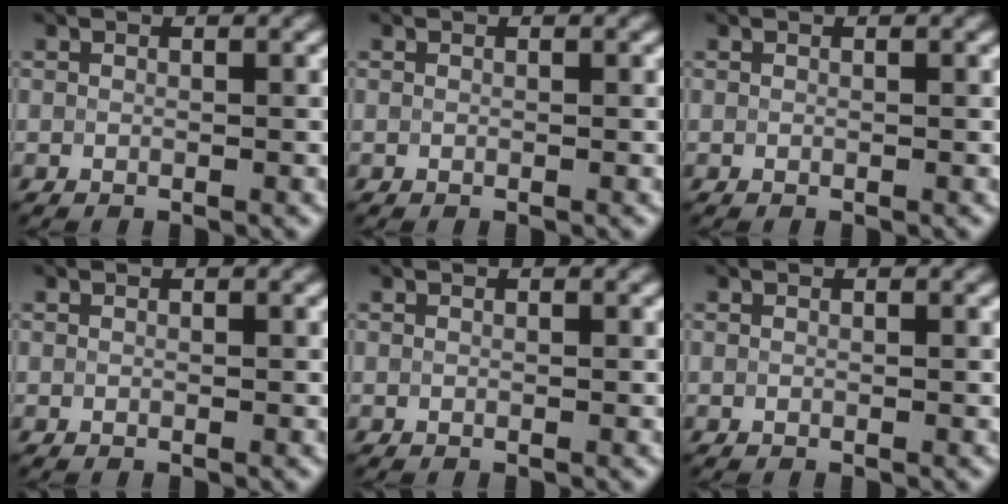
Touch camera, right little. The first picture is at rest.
{"total": 0.0}
{"total": 0.0}
{"total": 0.0}
{"total": 0.0}
{"total": 0.0}